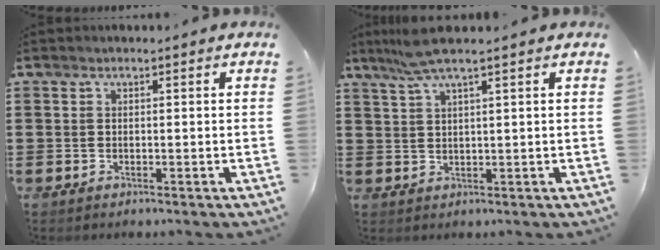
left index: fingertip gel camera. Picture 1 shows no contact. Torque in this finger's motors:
{"motor_torque": [0.59, -0.67, 0.35, 0.14]}